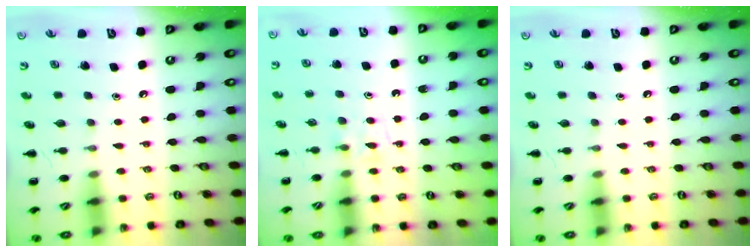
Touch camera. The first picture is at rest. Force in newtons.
{"total": 3.8, "press": 3.5, "slide": 1.5}
{"total": 0.0}